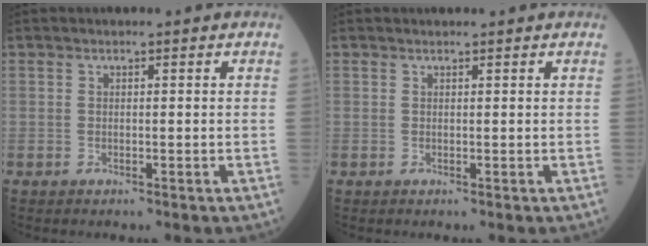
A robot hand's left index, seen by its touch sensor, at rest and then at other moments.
{"total": 0.9, "force": [0.9, 0.1, 0.2], "torque": [-0.007, 0.007, 0.015]}